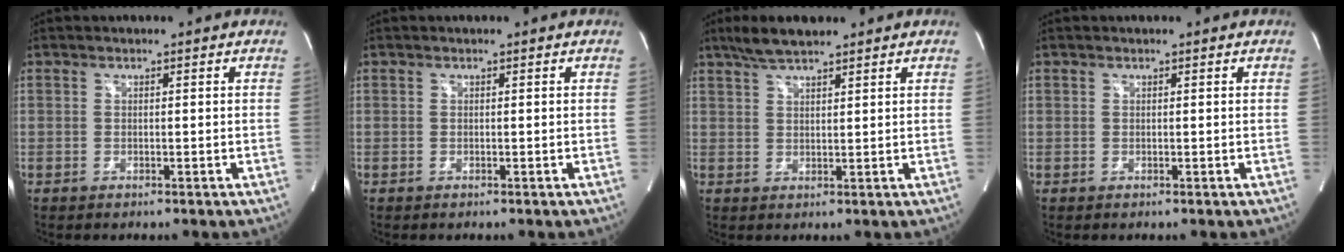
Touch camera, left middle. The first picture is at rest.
{"total": 0.0}
{"total": 5.3, "force": [4.3, 0.9, 2.9], "torque": [-0.068, 0.014, 0.081]}
{"total": 0.0}